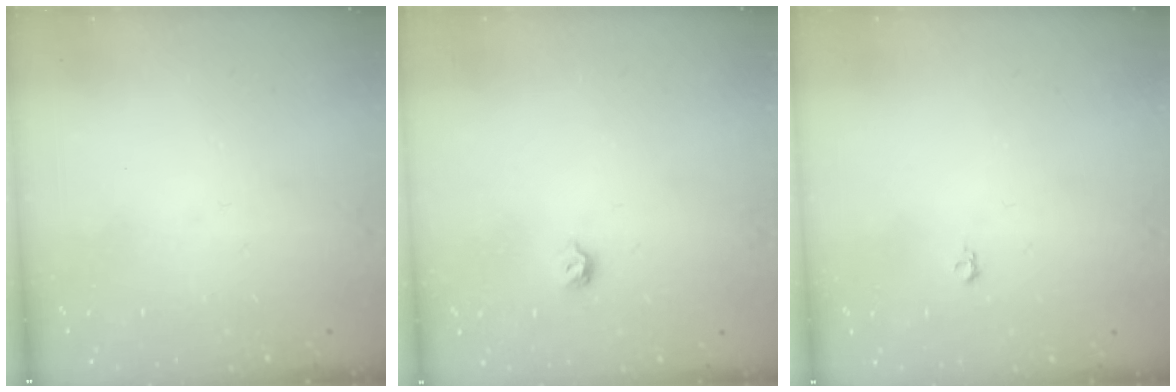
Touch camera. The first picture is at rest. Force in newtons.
{"total": 3.8, "press": 3.7, "slide": 0.8}
{"total": 3.6, "press": 3.5, "slide": 0.8}